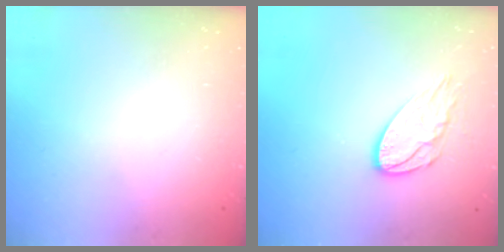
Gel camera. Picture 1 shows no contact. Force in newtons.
{"total": 9.8, "press": 9.8, "slide": 0.4}